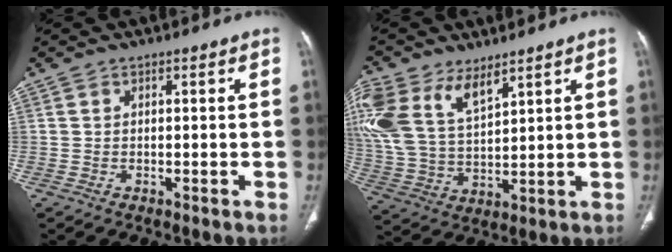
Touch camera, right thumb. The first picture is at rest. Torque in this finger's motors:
{"motor_torque": [0.15, 0.32, 1.14, 0.94, 0.18]}